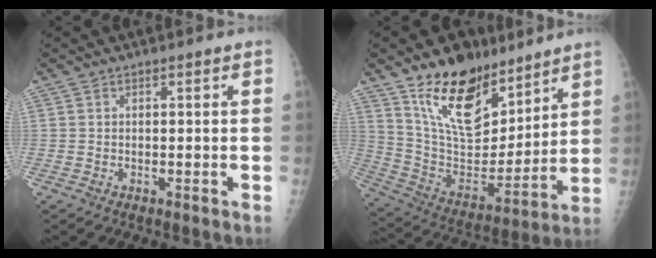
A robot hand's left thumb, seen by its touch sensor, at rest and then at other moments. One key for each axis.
{"total": 20.2, "fx": 13.6, "fy": 10.0, "fz": 11.1, "tx": -0.134, "ty": -0.084, "tz": 0.248}